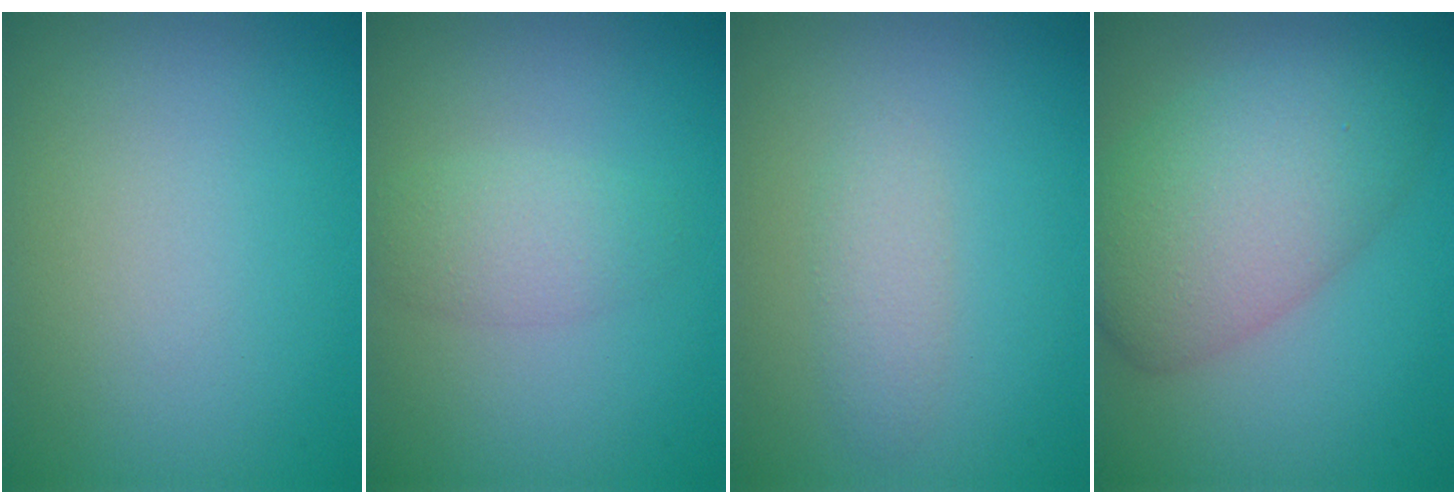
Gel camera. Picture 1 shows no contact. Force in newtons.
{"total": 1.2, "press": 1.2, "slide": 0.2}
{"total": 1.7, "press": 1.7, "slide": 0.0}
{"total": 7.8, "press": 7.8, "slide": 0.2}